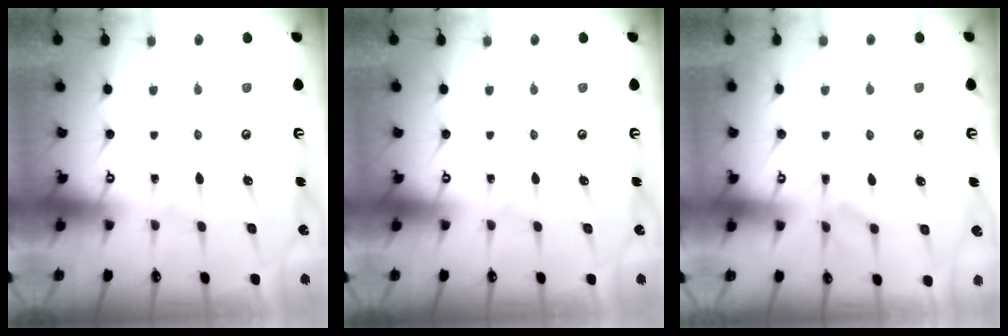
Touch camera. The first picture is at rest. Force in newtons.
{"total": 0.0}
{"total": 1.6, "press": 0.9, "slide": 1.3}